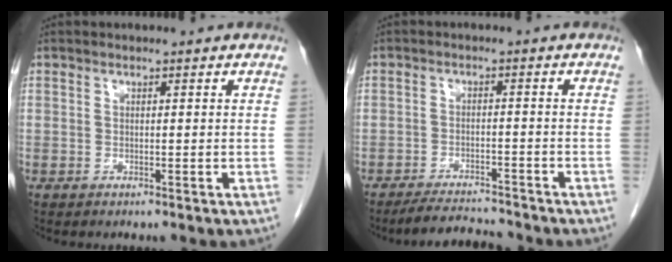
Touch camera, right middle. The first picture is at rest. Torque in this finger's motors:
{"motor_torque": [0.47, -0.23, 0.04, 0.02]}